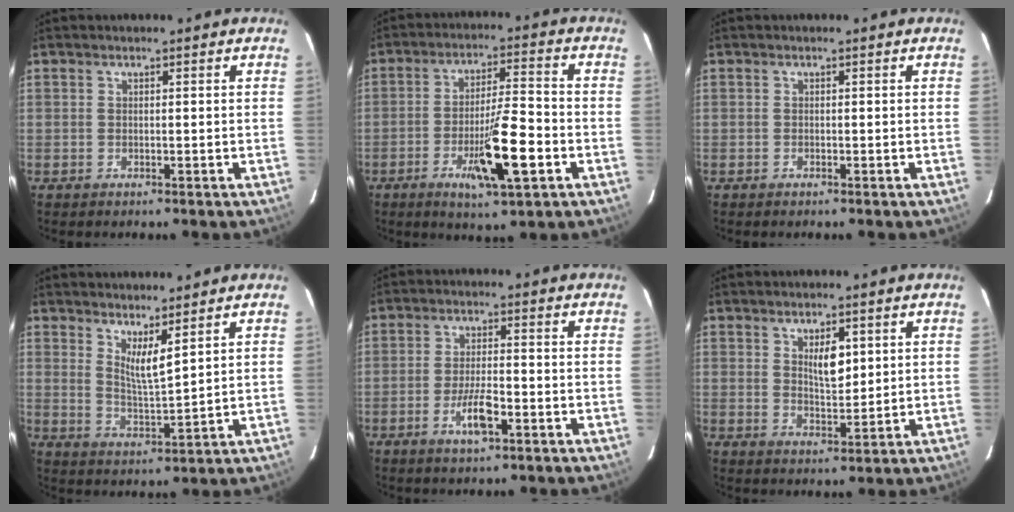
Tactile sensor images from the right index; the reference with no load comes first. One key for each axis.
{"total": 11.2, "fx": -4.2, "fy": 1.3, "fz": 10.3, "tx": -0.176, "ty": -0.008, "tz": -0.067}
{"total": 0.0}
{"total": 4.4, "fx": 2.8, "fy": 0.0, "fz": 3.5, "tx": -0.065, "ty": -0.025, "tz": 0.058}
{"total": 5.2, "fx": -2.3, "fy": 1.0, "fz": 4.6, "tx": -0.089, "ty": -0.003, "tz": -0.040}
{"total": 4.6, "fx": 1.8, "fy": 1.8, "fz": 3.9, "tx": -0.066, "ty": -0.003, "tz": 0.033}